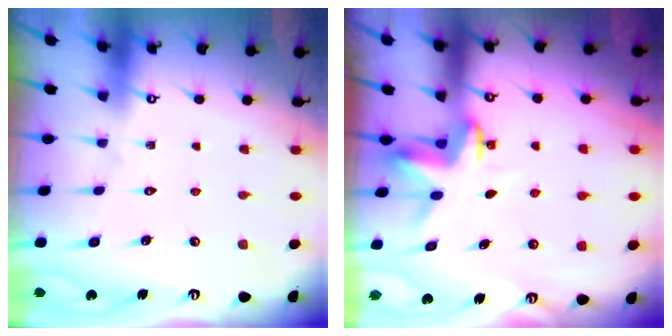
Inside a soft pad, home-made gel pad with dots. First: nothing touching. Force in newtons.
{"total": 4.0, "press": 4.0, "slide": 0.2}